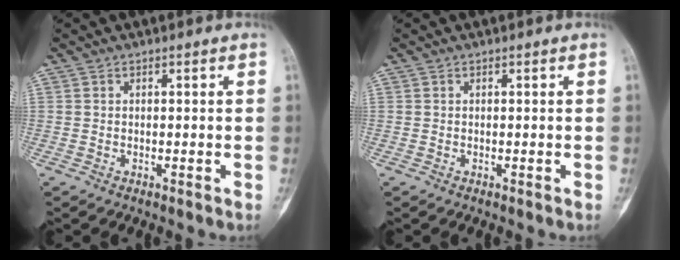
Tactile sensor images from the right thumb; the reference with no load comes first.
{"total": 0.0}